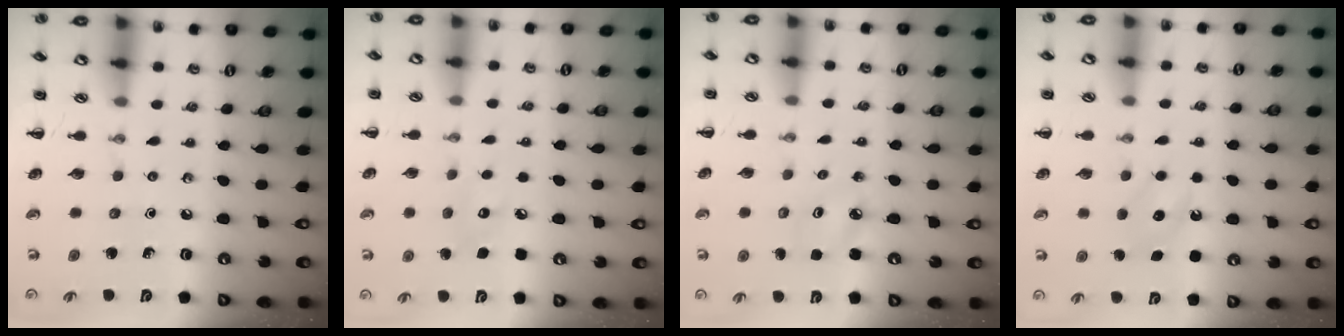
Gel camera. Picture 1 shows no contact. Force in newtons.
{"total": 6.3, "press": 6.1, "slide": 1.7}
{"total": 2.6, "press": 2.5, "slide": 0.6}
{"total": 4.9, "press": 4.7, "slide": 1.4}